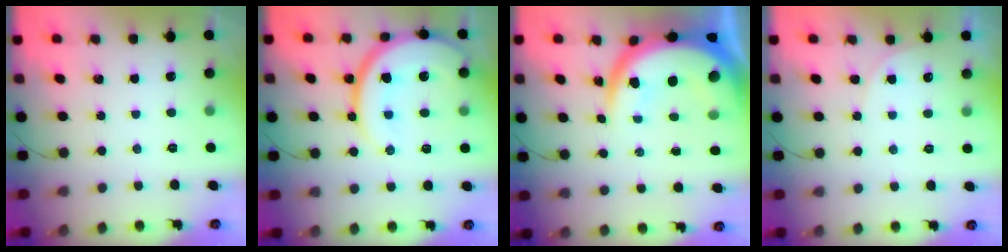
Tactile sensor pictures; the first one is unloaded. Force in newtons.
{"total": 17.7, "press": 17.7, "slide": 1.6}
{"total": 18.0, "press": 17.9, "slide": 1.6}
{"total": 4.7, "press": 4.7, "slide": 0.3}